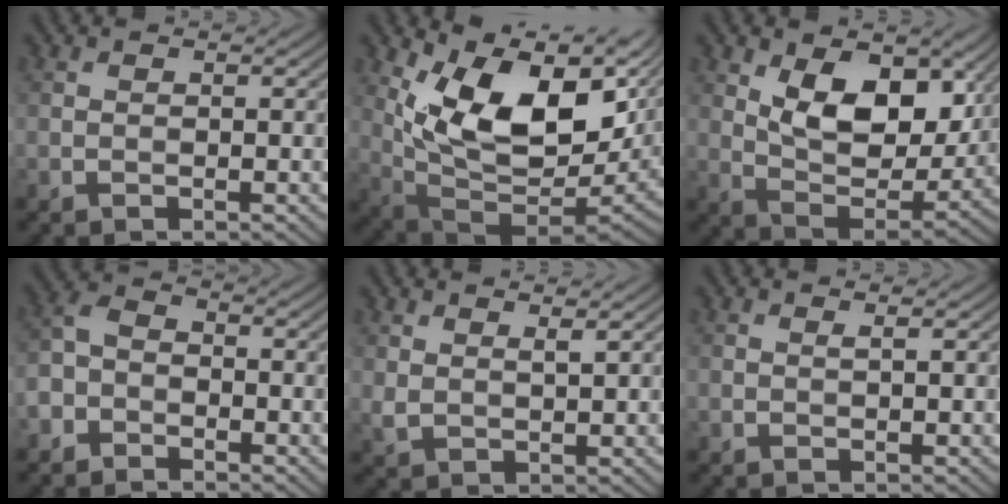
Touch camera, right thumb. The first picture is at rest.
{"total": 15.8, "force": [6.1, 8.1, 12.2], "torque": [-0.222, -0.004, 0.116]}
{"total": 11.1, "force": [4.2, 6.3, 8.1], "torque": [-0.154, -0.018, 0.073]}
{"total": 3.7, "force": [-2.7, 2.2, 1.3], "torque": [-0.032, 0.000, -0.066]}
{"total": 2.2, "force": [1.6, 0.7, 1.3], "torque": [-0.033, -0.003, 0.037]}
{"total": 0.5, "force": [0.3, 0.0, 0.4], "torque": [-0.010, 0.001, 0.004]}